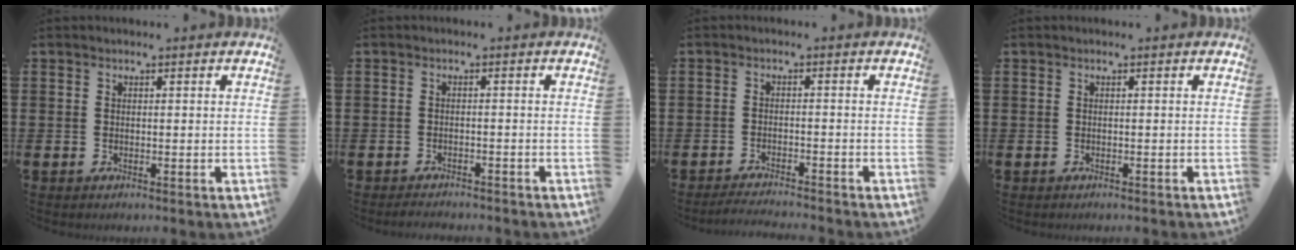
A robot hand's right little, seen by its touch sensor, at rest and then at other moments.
{"total": 1.1, "force": [-1.1, -0.1, -0.2], "torque": [0.001, 0.000, -0.023]}
{"total": 1.7, "force": [-1.7, -0.3, 0.1], "torque": [0.000, 0.001, -0.033]}
{"total": 0.0}